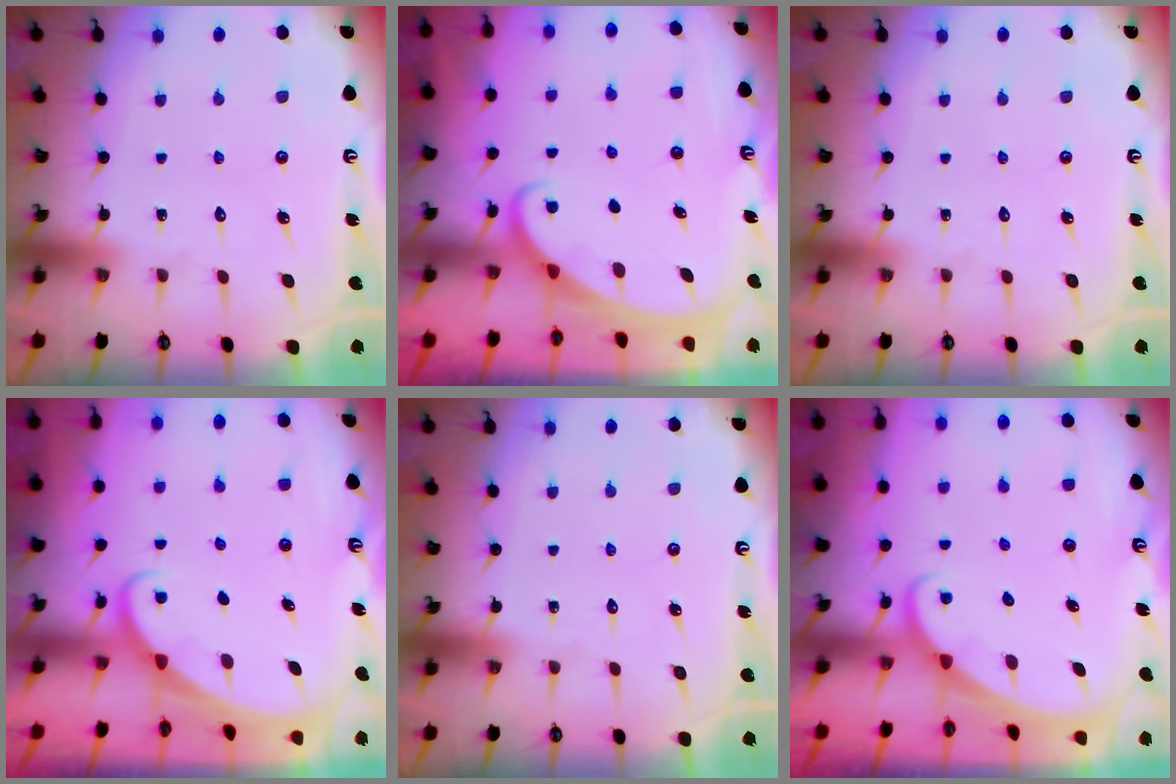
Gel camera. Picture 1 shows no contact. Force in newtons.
{"total": 2.0, "press": 2.0, "slide": 0.0}
{"total": 0.0}
{"total": 1.7, "press": 1.7, "slide": 0.1}
{"total": 0.0}
{"total": 1.3, "press": 1.3, "slide": 0.0}